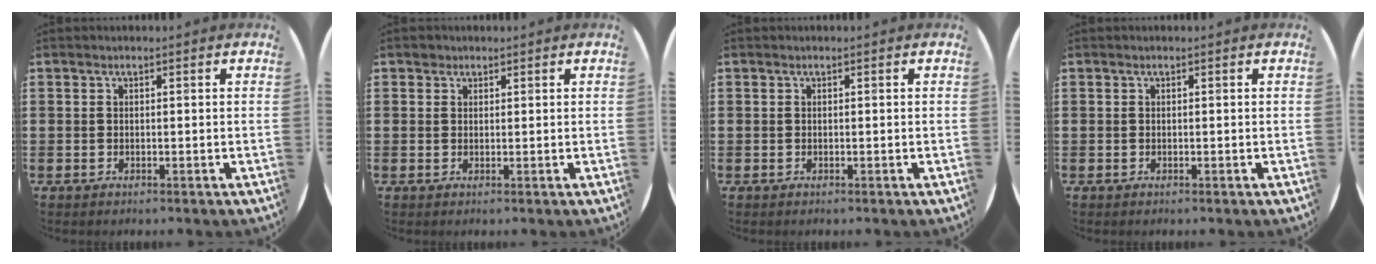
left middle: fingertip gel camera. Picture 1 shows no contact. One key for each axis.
{"total": 1.1, "fx": 0.9, "fy": 0.6, "fz": 0.0, "tx": 0.007, "ty": 0.001, "tz": 0.016}
{"total": 0.0}
{"total": 0.0}